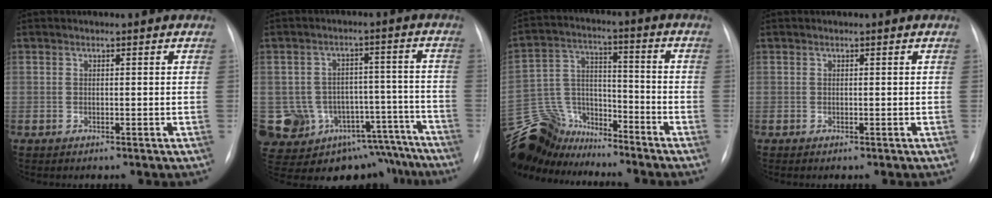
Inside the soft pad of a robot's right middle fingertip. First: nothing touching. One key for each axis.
{"total": 17.7, "fx": -12.7, "fy": 11.0, "fz": 5.4, "tx": -0.070, "ty": 0.063, "tz": -0.149}
{"total": 14.1, "fx": -13.0, "fy": 5.0, "fz": 2.1, "tx": -0.057, "ty": 0.043, "tz": -0.236}
{"total": 0.0}